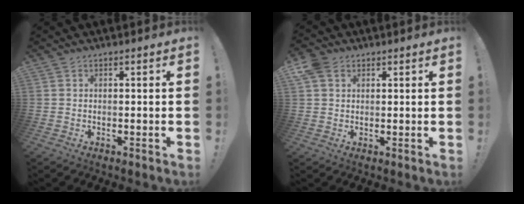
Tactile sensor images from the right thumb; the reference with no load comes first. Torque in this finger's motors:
{"motor_torque": [0.85, 0.86, -0.79, 0.40, -0.50]}